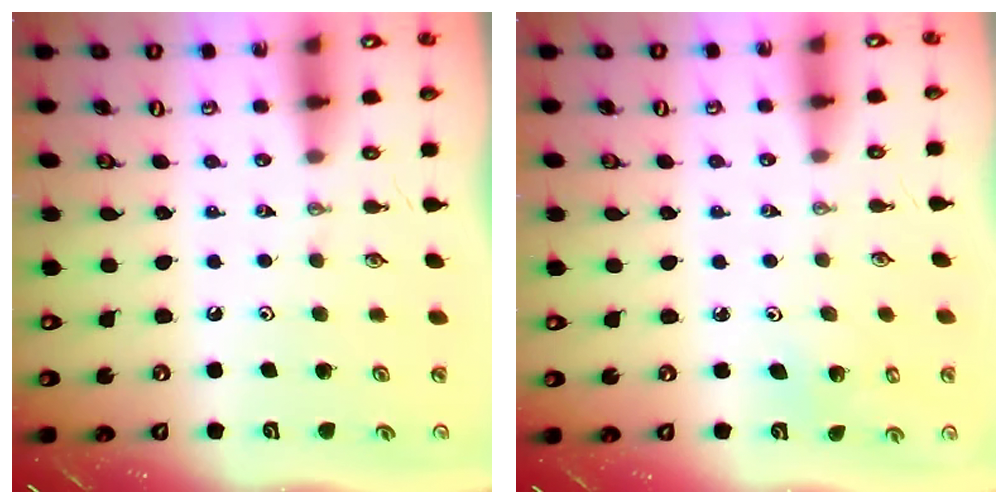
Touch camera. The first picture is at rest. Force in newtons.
{"total": 2.2, "press": 2.2, "slide": 0.2}